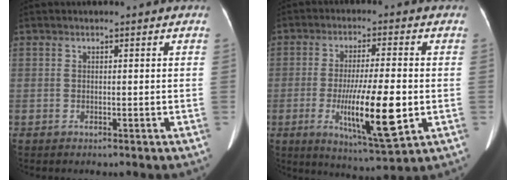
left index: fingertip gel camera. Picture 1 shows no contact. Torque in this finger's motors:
{"motor_torque": [0.81, 0.38, 0.36, 0.12]}